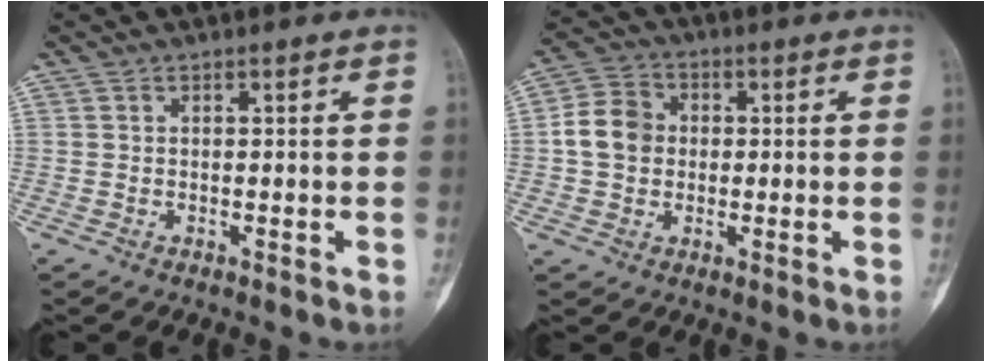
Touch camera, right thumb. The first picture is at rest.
{"total": 7.8, "force": [0.1, 6.6, 4.2], "torque": [-0.063, 0.016, -0.008]}